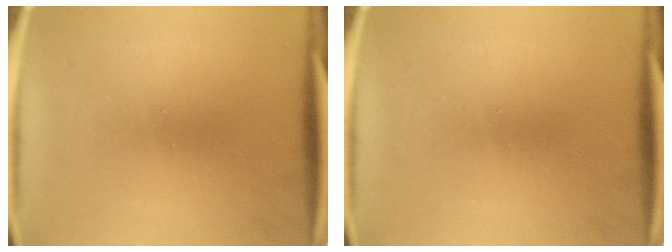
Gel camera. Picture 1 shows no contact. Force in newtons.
{"total": 0.0}